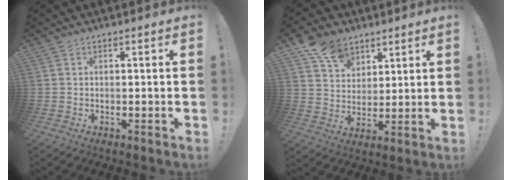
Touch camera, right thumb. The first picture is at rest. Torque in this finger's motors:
{"motor_torque": [0.77, 1.20, 0.65, 0.49, 0.02]}